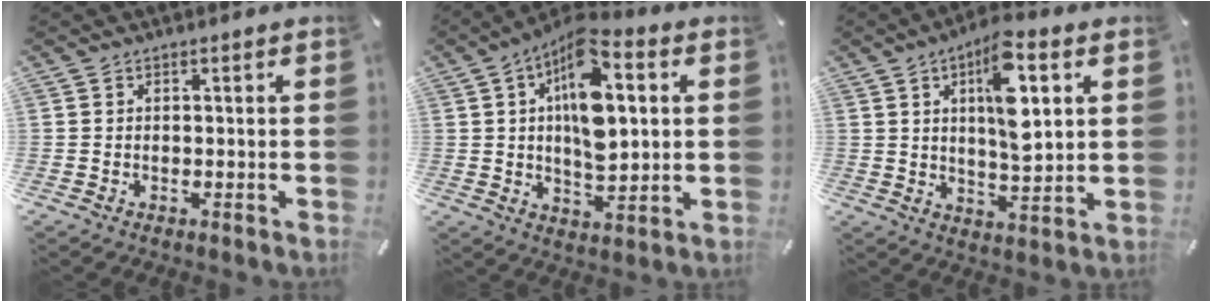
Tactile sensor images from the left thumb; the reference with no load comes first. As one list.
[{"total": 14.8, "force": [4.0, 7.4, 12.2], "torque": [-0.202, -0.015, 0.067]}, {"total": 12.6, "force": [4.5, 4.8, 10.8], "torque": [-0.163, -0.013, 0.071]}]